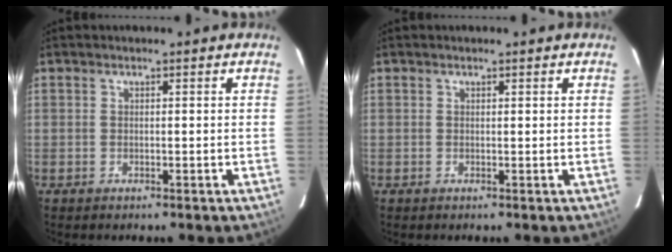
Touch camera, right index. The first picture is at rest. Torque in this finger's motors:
{"motor_torque": [-0.01, -0.05, 0.02, 0.01]}